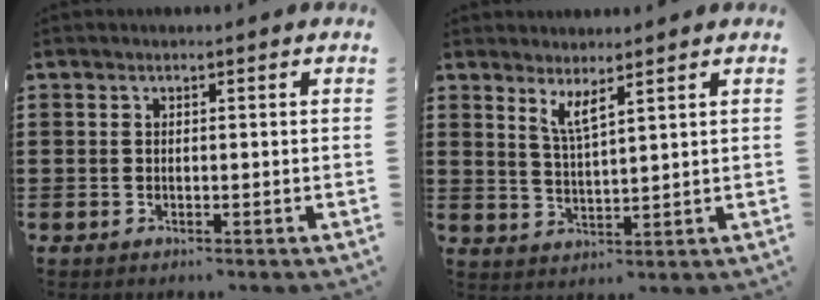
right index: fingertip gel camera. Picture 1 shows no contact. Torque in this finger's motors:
{"motor_torque": [0.08, 0.08, 0.07, 0.05]}